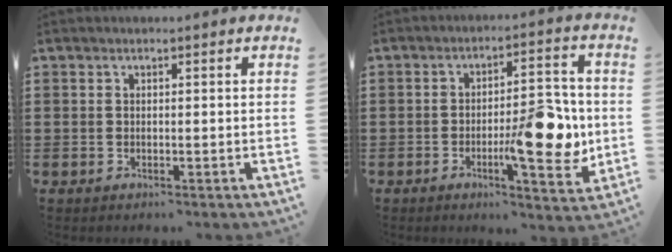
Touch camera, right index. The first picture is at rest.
{"total": 11.8, "force": [-2.0, 3.7, 11.1], "torque": [-0.144, -0.003, -0.029]}